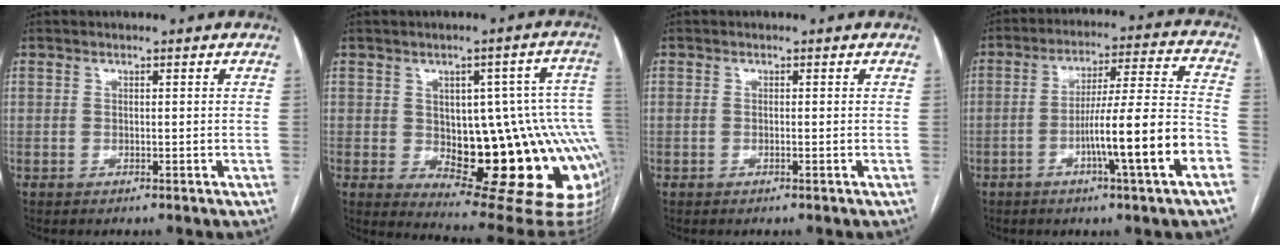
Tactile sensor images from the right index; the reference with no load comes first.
{"total": 22.8, "force": [-3.6, 8.5, 20.8], "torque": [-0.168, 0.024, -0.023]}
{"total": 0.0}
{"total": 14.2, "force": [-5.4, -0.6, 13.2], "torque": [-0.211, 0.004, -0.086]}